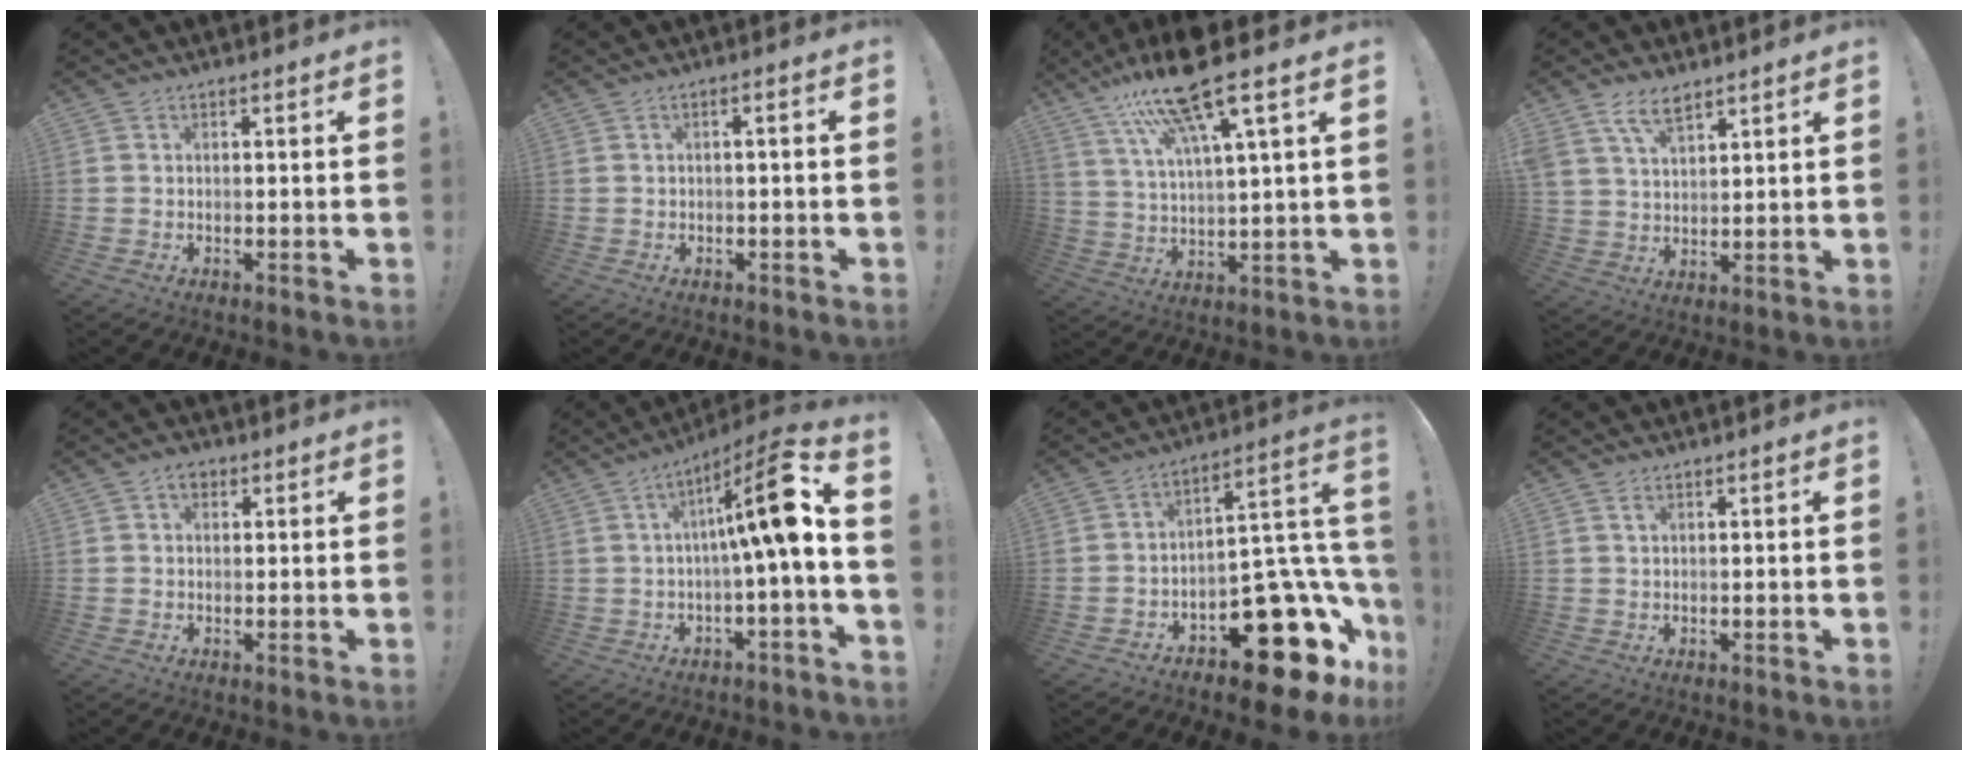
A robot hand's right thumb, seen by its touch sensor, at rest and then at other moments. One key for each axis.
{"total": 1.7, "fx": -1.0, "fy": 0.0, "fz": 1.4, "tx": -0.021, "ty": 0.003, "tz": -0.019}
{"total": 16.5, "fx": 10.8, "fy": 2.7, "fz": 12.2, "tx": -0.209, "ty": -0.056, "tz": 0.172}
{"total": 7.3, "fx": 5.2, "fy": 3.3, "fz": 4.0, "tx": -0.075, "ty": -0.015, "tz": 0.096}
{"total": 3.4, "fx": 1.6, "fy": 2.5, "fz": 1.7, "tx": -0.022, "ty": -0.003, "tz": 0.028}
{"total": 14.7, "fx": 2.4, "fy": 1.1, "fz": 14.4, "tx": -0.215, "ty": -0.012, "tz": 0.020}
{"total": 19.4, "fx": -10.4, "fy": 9.3, "fz": 13.5, "tx": -0.134, "ty": 0.053, "tz": -0.159}
{"total": 1.4, "fx": 0.9, "fy": 0.5, "fz": 1.0, "tx": -0.013, "ty": -0.003, "tz": 0.015}